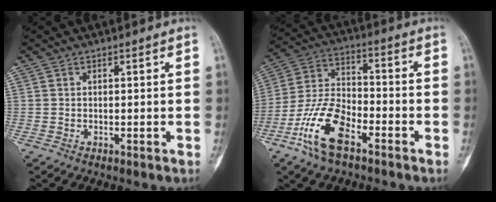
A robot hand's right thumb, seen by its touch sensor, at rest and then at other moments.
{"total": 13.5, "force": [-7.1, 6.4, 9.6], "torque": [-0.192, 0.038, -0.141]}